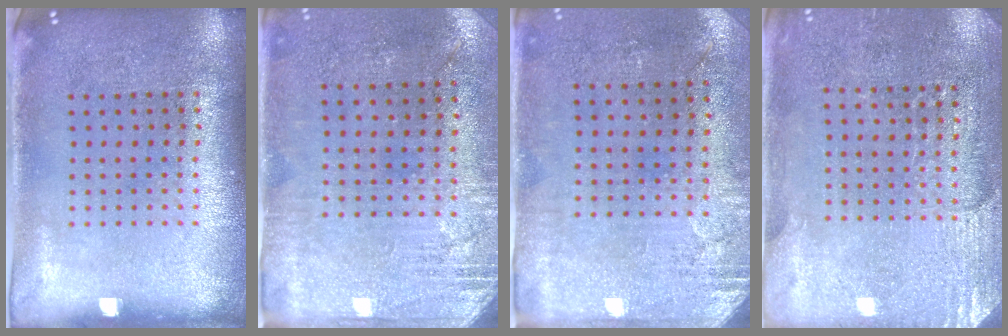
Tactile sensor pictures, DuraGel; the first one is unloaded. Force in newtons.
{"total": 2.8, "press": 2.5, "slide": 1.4}
{"total": 2.8, "press": 2.4, "slide": 1.5}
{"total": 2.8, "press": 2.6, "slide": 0.8}